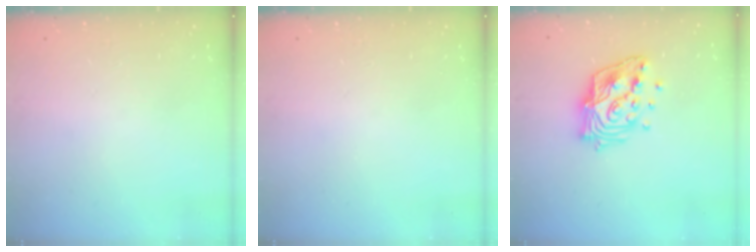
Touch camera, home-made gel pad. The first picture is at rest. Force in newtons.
{"total": 0.0}
{"total": 15.5, "press": 15.5, "slide": 1.2}